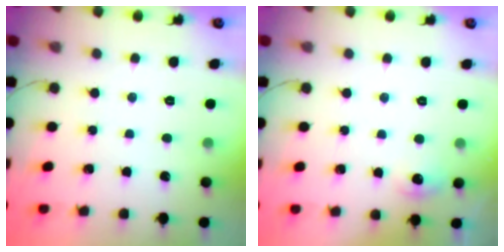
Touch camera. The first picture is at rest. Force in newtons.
{"total": 12.3, "press": 5.3, "slide": 11.1}